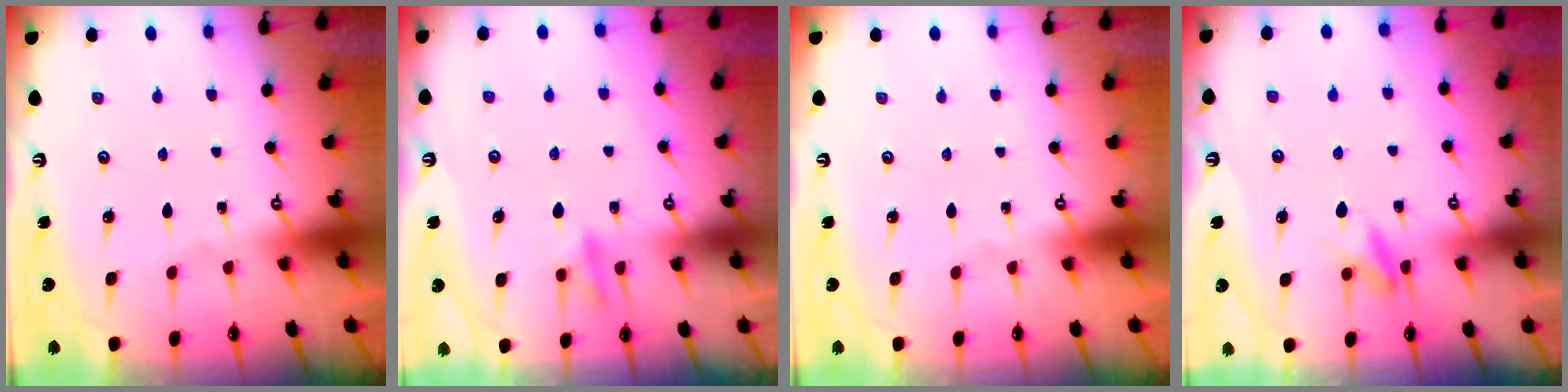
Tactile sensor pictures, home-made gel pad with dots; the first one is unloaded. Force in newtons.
{"total": 9.0, "press": 8.9, "slide": 1.2}
{"total": 0.0}
{"total": 6.0, "press": 5.7, "slide": 1.7}